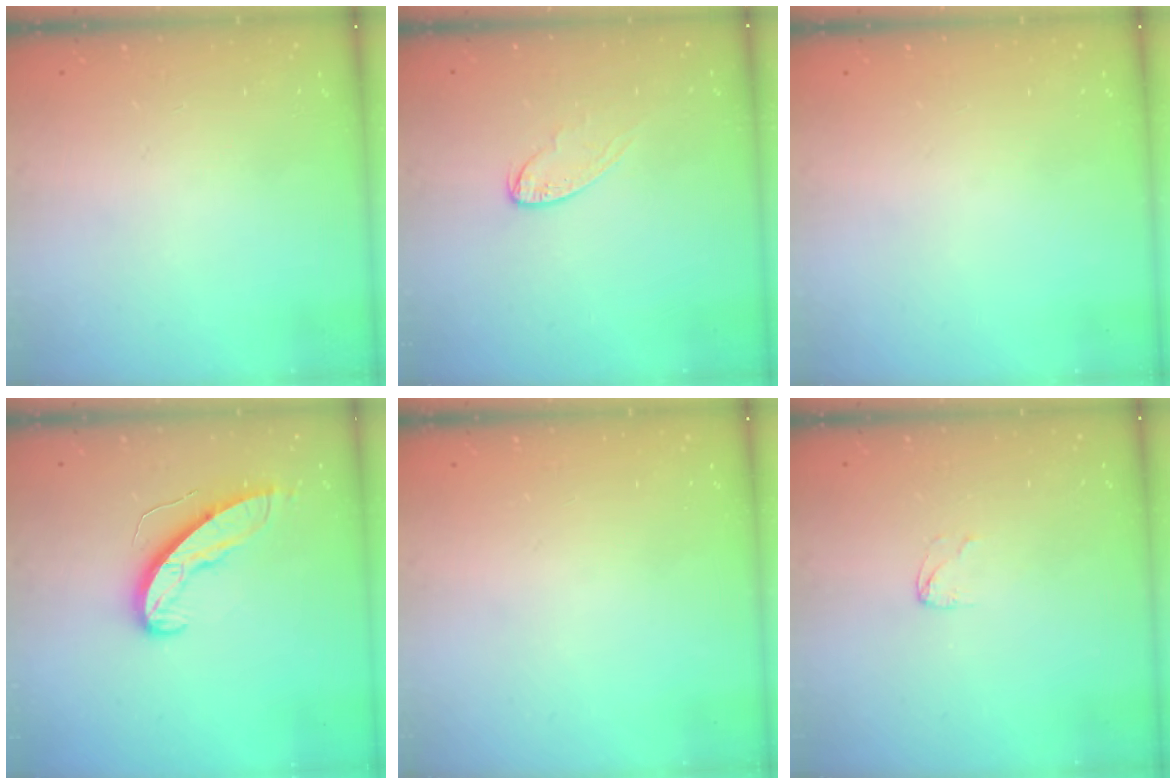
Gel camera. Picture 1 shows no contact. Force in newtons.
{"total": 5.6, "press": 5.5, "slide": 0.5}
{"total": 0.0}
{"total": 9.5, "press": 9.5, "slide": 0.3}
{"total": 0.0}
{"total": 2.9, "press": 2.9, "slide": 0.2}